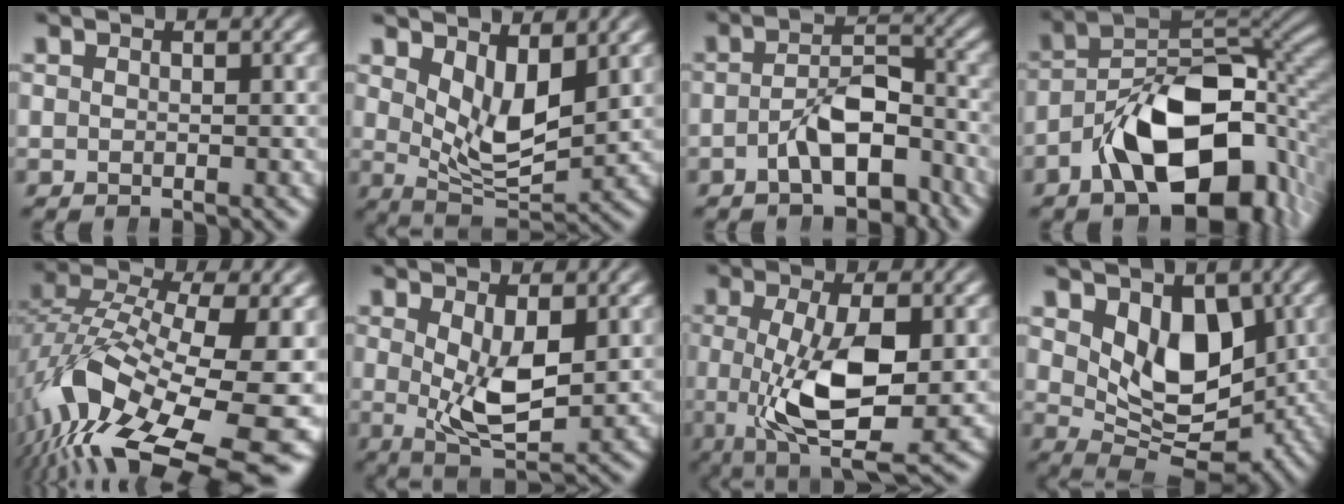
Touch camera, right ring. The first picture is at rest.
{"total": 5.7, "force": [1.9, 2.6, 4.7], "torque": [-0.069, -0.016, 0.036]}
{"total": 4.6, "force": [-2.7, 2.2, 3.0], "torque": [-0.046, -0.011, -0.045]}
{"total": 12.9, "force": [-4.4, 7.1, 9.9], "torque": [-0.154, -0.019, -0.055]}
{"total": 15.2, "force": [-5.1, 8.1, 11.7], "torque": [-0.236, -0.062, -0.040]}
{"total": 5.5, "force": [0.1, 2.5, 4.9], "torque": [-0.090, -0.026, 0.012]}
{"total": 7.7, "force": [-0.7, 2.8, 7.1], "torque": [-0.144, -0.033, 0.004]}
{"total": 8.4, "force": [0.9, 5.3, 6.4], "torque": [-0.114, -0.034, 0.026]}